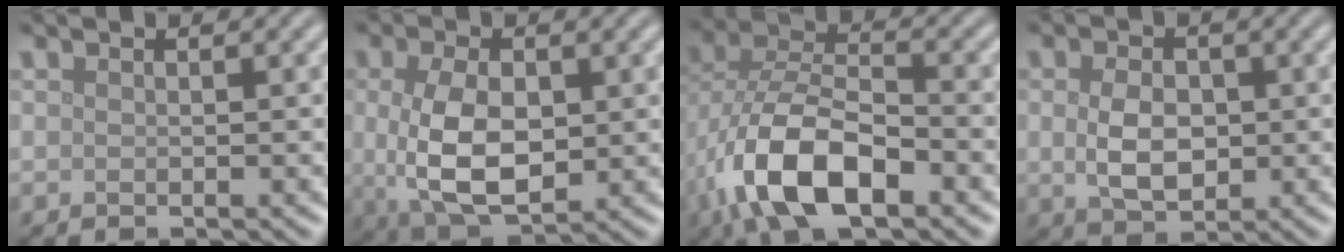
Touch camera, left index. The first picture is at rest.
{"total": 7.2, "force": [-0.1, 4.0, 6.0], "torque": [-0.129, -0.006, 0.003]}
{"total": 10.1, "force": [-4.2, 5.1, 7.6], "torque": [-0.160, -0.001, -0.084]}
{"total": 4.0, "force": [0.0, 2.7, 3.0], "torque": [-0.061, -0.002, 0.000]}